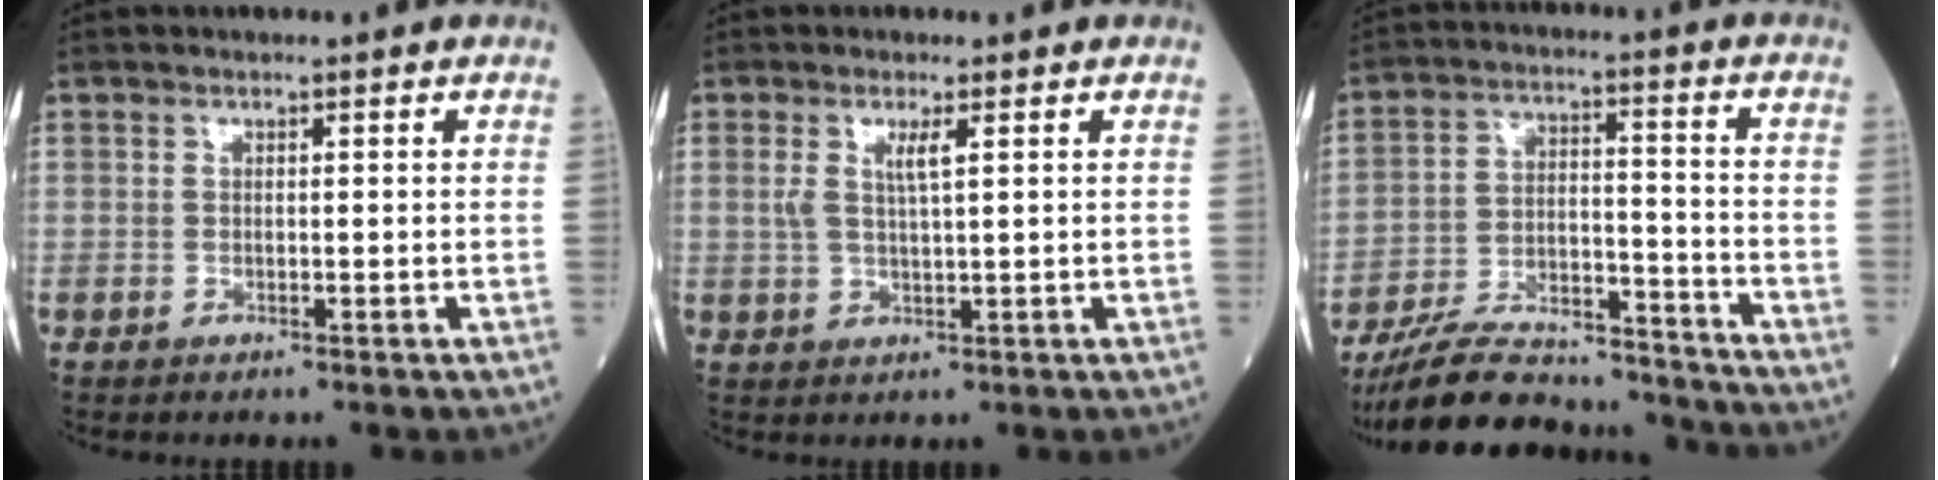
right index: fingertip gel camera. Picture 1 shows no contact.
{"total": 3.0, "force": [1.1, 0.3, 2.8], "torque": [-0.060, 0.000, 0.022]}
{"total": 17.5, "force": [-16.4, 3.2, 5.2], "torque": [-0.099, 0.013, -0.262]}